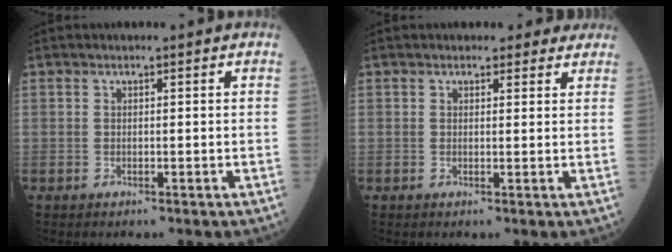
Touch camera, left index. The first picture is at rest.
{"total": 3.4, "force": [3.0, 1.5, 0.3], "torque": [0.014, -0.001, 0.024]}